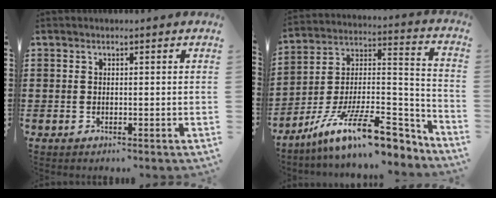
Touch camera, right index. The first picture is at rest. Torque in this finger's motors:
{"motor_torque": [0.33, 0.30, 0.92, 0.11]}